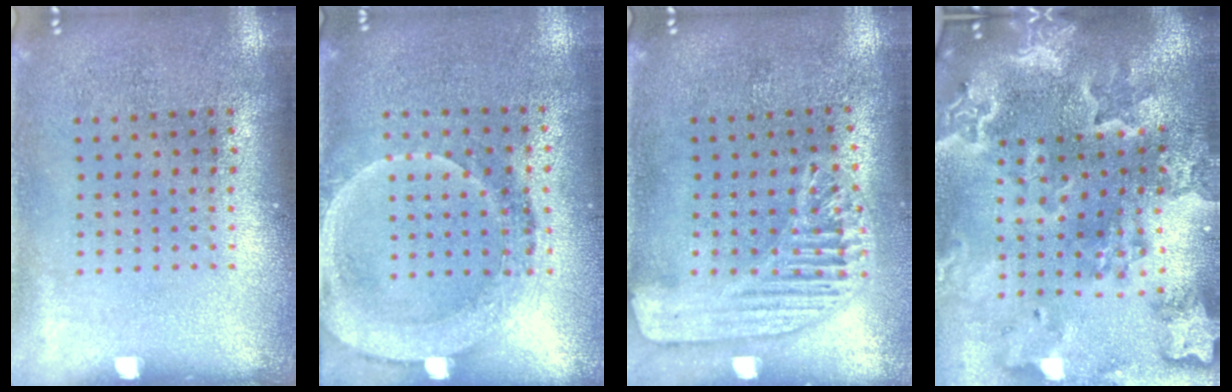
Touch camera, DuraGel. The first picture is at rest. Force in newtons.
{"total": 1.8, "press": 1.6, "slide": 0.8}
{"total": 1.6, "press": 1.6, "slide": 0.4}
{"total": 4.2, "press": 3.5, "slide": 2.4}